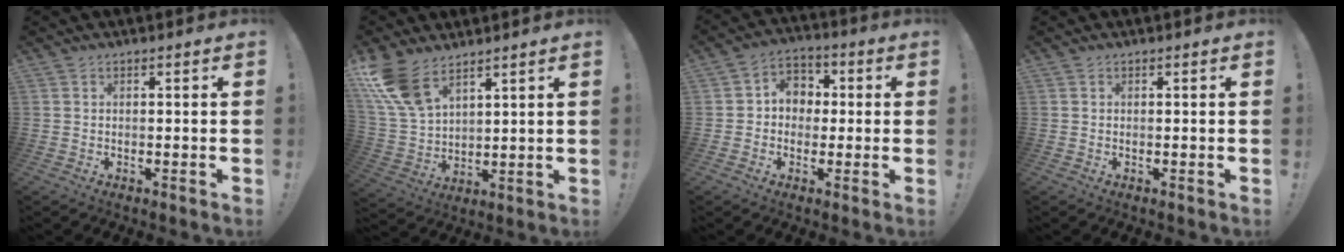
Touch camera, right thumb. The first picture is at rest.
{"total": 13.3, "force": [8.9, 6.8, 7.1], "torque": [-0.145, -0.047, 0.176]}
{"total": 7.5, "force": [0.0, 7.0, 2.8], "torque": [-0.039, 0.017, 0.005]}
{"total": 0.0}